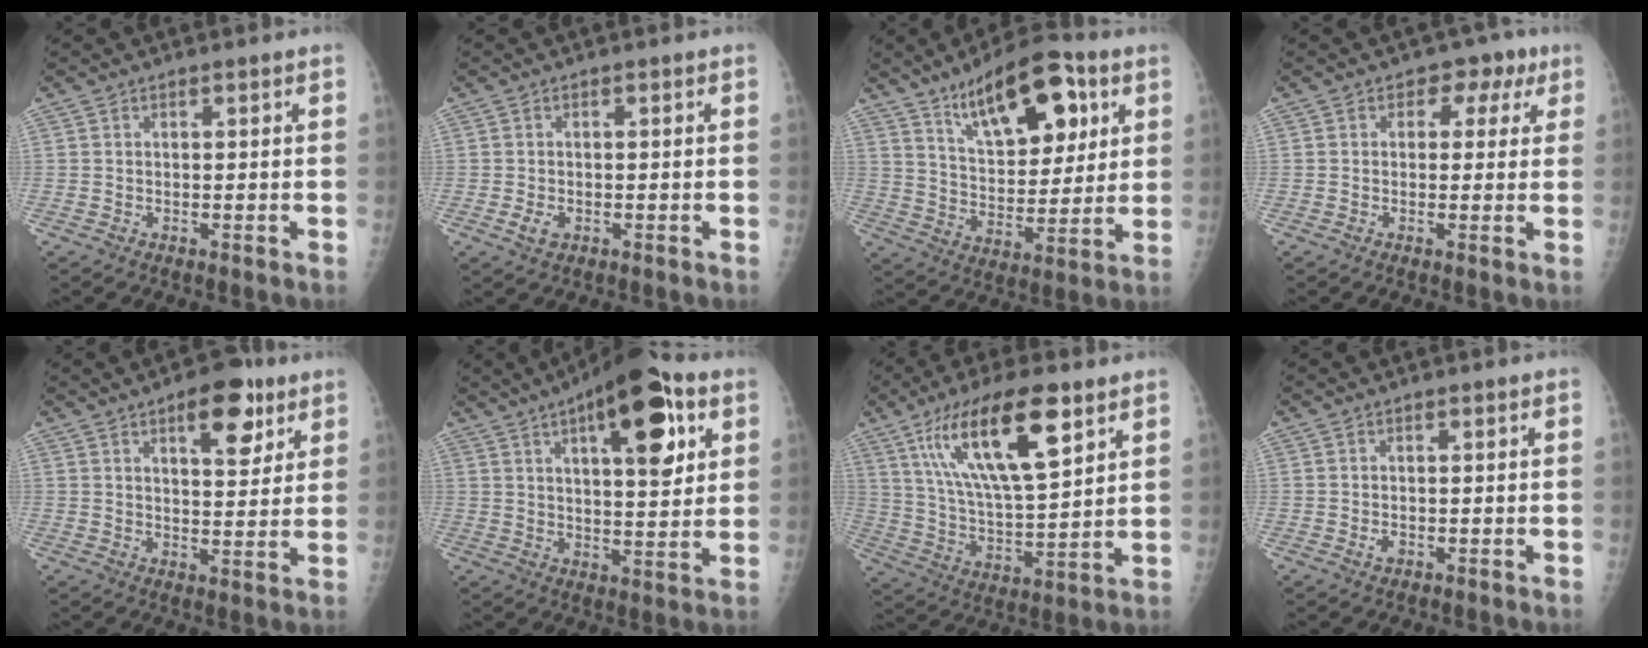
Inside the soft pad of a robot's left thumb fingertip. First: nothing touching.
{"total": 2.2, "force": [-0.7, 1.5, 1.4], "torque": [-0.023, -0.001, -0.010]}
{"total": 17.6, "force": [8.9, 8.0, 12.9], "torque": [-0.152, -0.038, 0.147]}
{"total": 5.0, "force": [1.9, 3.9, 2.5], "torque": [0.013, 0.003, 0.013]}
{"total": 9.8, "force": [5.3, 4.4, 7.0], "torque": [-0.071, -0.023, 0.072]}
{"total": 17.1, "force": [7.4, 6.3, 14.0], "torque": [-0.170, -0.016, 0.106]}
{"total": 19.1, "force": [9.7, 5.9, 15.4], "torque": [-0.256, -0.035, 0.177]}
{"total": 1.3, "force": [-0.3, 1.0, 0.7], "torque": [-0.008, 0.001, -0.002]}